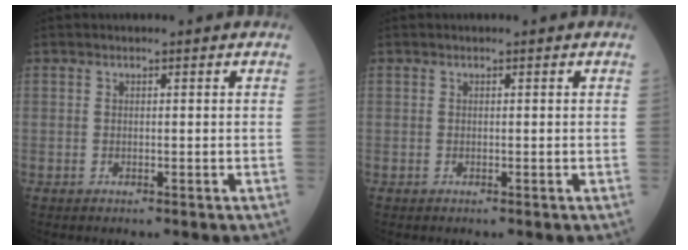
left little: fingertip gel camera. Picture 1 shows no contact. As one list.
[{"total": 0.0}]